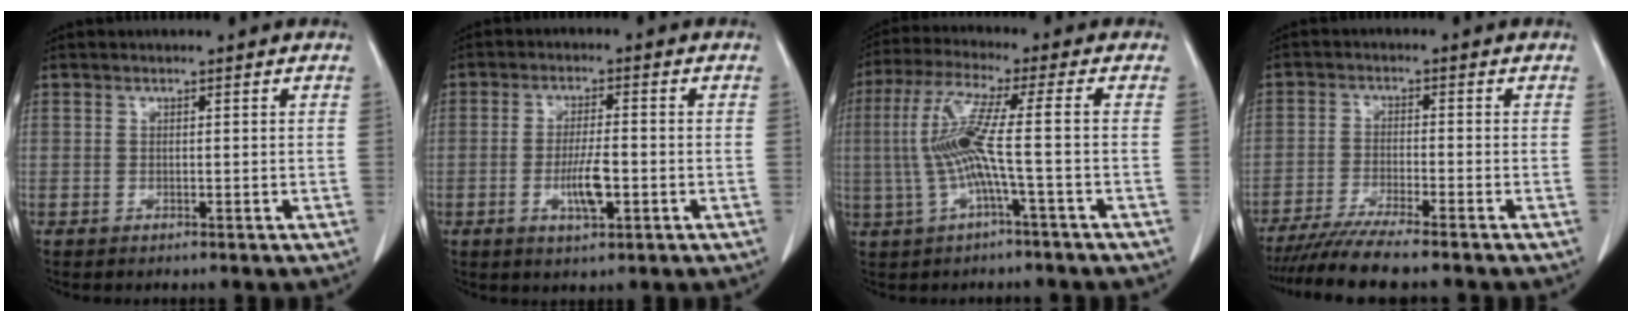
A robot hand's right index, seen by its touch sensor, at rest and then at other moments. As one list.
[{"total": 5.6, "force": [-1.6, 1.2, 5.2], "torque": [-0.098, -0.005, -0.026]}, {"total": 9.3, "force": [-1.1, -0.6, 9.2], "torque": [-0.199, 0.017, -0.023]}, {"total": 8.0, "force": [-6.9, -0.9, 4.0], "torque": [-0.057, -0.026, -0.115]}]